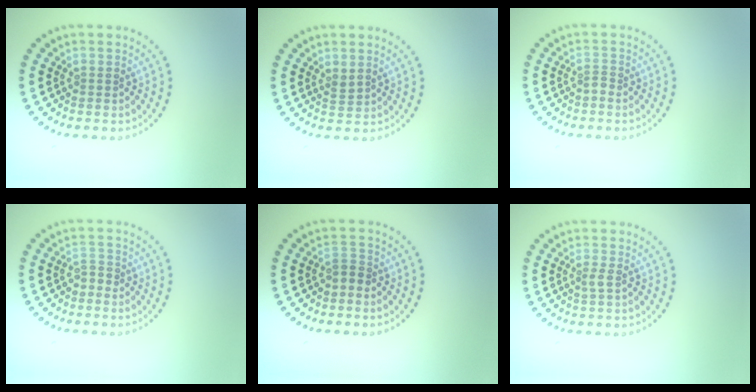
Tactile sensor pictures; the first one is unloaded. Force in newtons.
{"total": 0.9, "press": 0.7, "slide": 0.5}
{"total": 0.9, "press": 0.5, "slide": 0.7}
{"total": 1.0, "press": 0.8, "slide": 0.5}
{"total": 1.3, "press": 1.0, "slide": 0.8}
{"total": 0.9, "press": 0.6, "slide": 0.7}